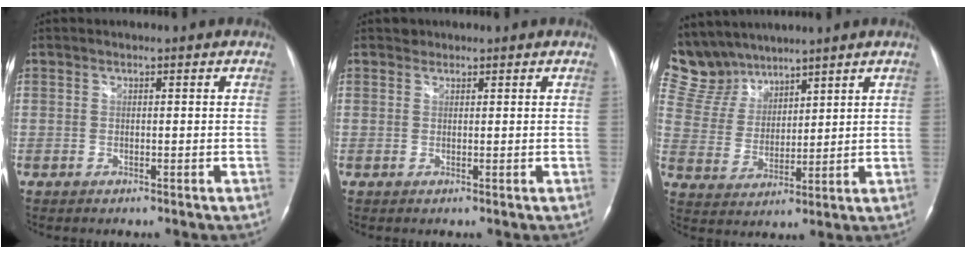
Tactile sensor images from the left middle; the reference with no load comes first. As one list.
[{"total": 0.8, "force": [0.7, 0.4, -0.1], "torque": [0.001, -0.003, 0.009]}, {"total": 10.5, "force": [9.5, 4.4, 0.8], "torque": [-0.033, 0.015, 0.207]}]